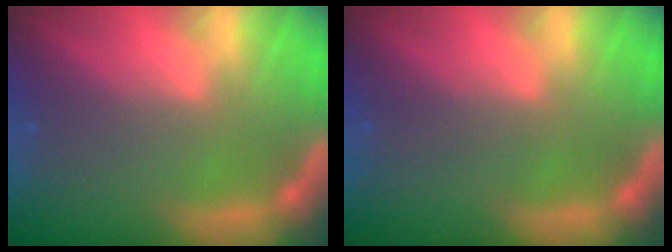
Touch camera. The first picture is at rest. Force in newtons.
{"total": 0.0}